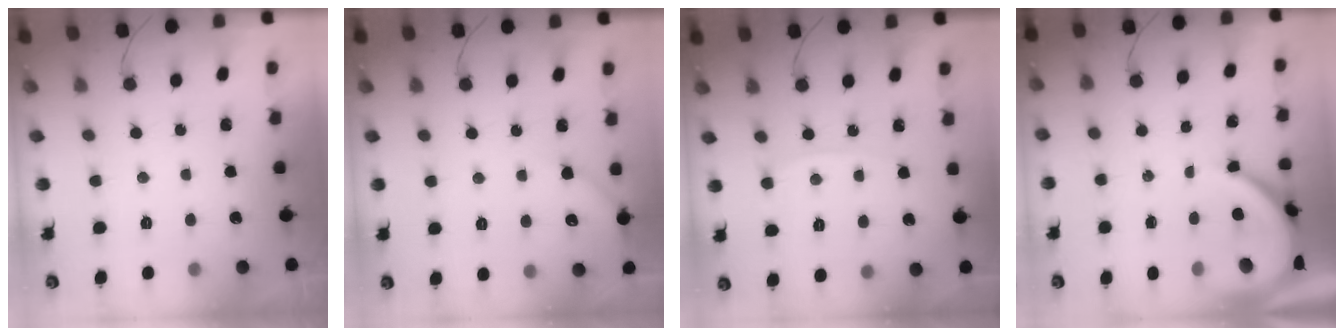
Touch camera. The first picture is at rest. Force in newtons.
{"total": 4.8, "press": 4.7, "slide": 0.8}
{"total": 3.5, "press": 3.5, "slide": 0.5}
{"total": 9.3, "press": 9.3, "slide": 0.9}